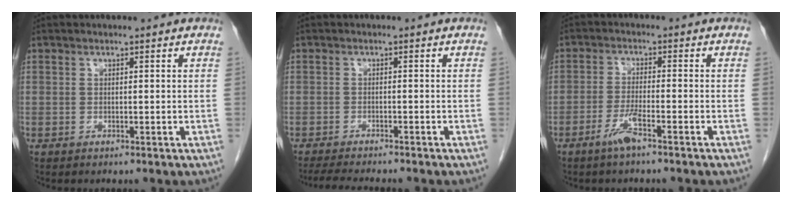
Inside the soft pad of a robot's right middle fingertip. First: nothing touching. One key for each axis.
{"total": 7.1, "fx": -6.3, "fy": 0.7, "fz": 3.1, "tx": -0.045, "ty": -0.015, "tz": -0.096}
{"total": 3.8, "fx": -2.6, "fy": 0.0, "fz": 2.8, "tx": -0.060, "ty": -0.005, "tz": -0.052}